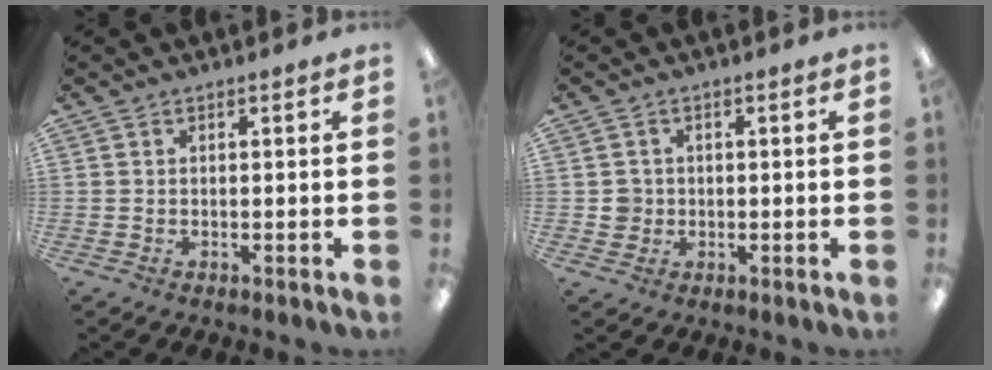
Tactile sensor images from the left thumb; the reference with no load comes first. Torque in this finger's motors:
{"motor_torque": [-0.15, 0.13, 0.08, -0.13, 0.00]}